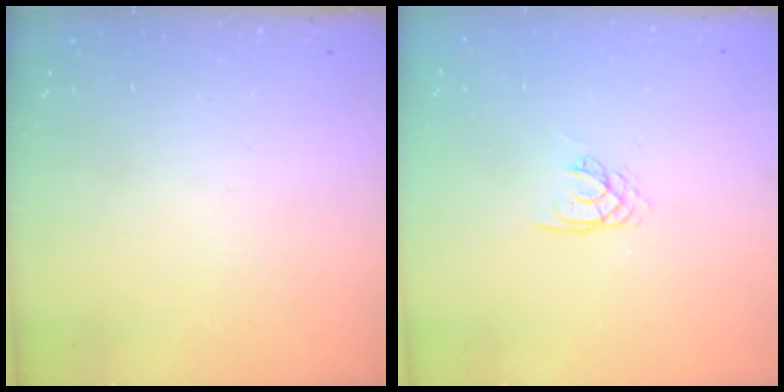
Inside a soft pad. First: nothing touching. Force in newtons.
{"total": 2.2, "press": 2.2, "slide": 0.2}